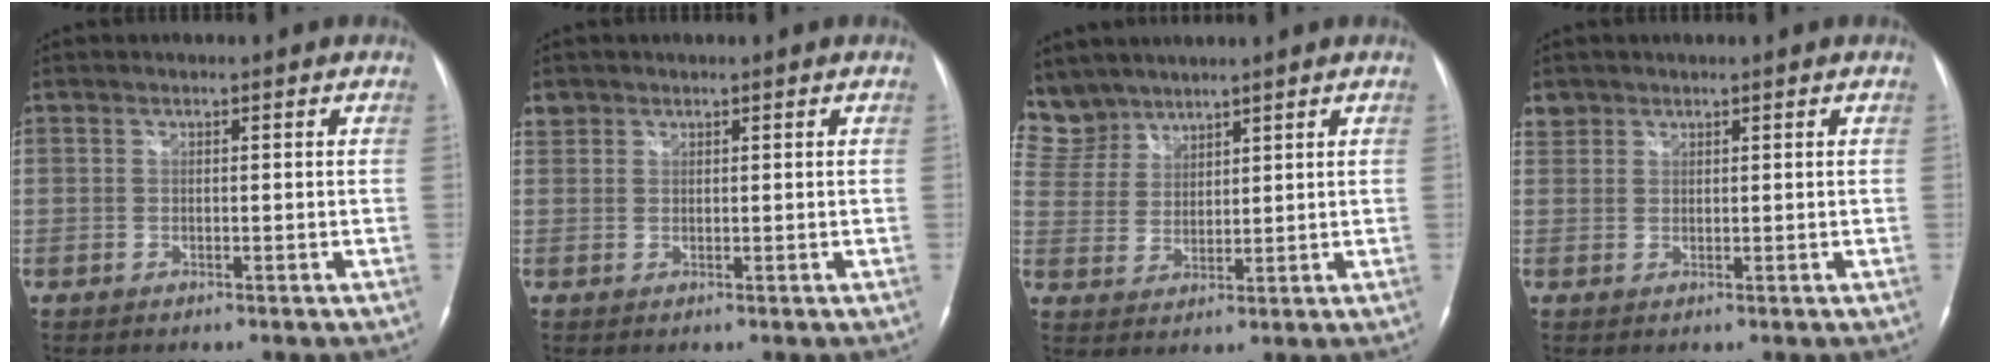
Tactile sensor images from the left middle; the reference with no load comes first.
{"total": 1.6, "force": [1.1, 1.1, -0.1], "torque": [0.006, 0.010, 0.020]}
{"total": 8.0, "force": [7.1, 3.6, -0.1], "torque": [-0.007, 0.012, 0.158]}
{"total": 1.9, "force": [1.5, 1.3, -0.1], "torque": [0.008, 0.010, 0.025]}